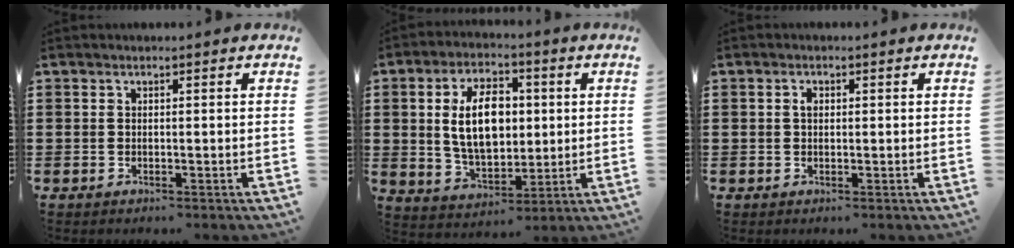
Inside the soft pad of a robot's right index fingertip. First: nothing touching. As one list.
[{"total": 10.7, "force": [1.6, 6.4, 8.4], "torque": [-0.158, 0.009, 0.023]}, {"total": 1.3, "force": [0.2, 0.8, 1.0], "torque": [-0.021, 0.004, 0.004]}]